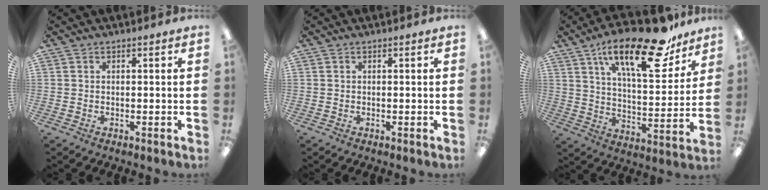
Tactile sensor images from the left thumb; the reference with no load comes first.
{"total": 0.0}
{"total": 23.7, "force": [15.4, 8.2, 16.0], "torque": [-0.243, -0.088, 0.251]}